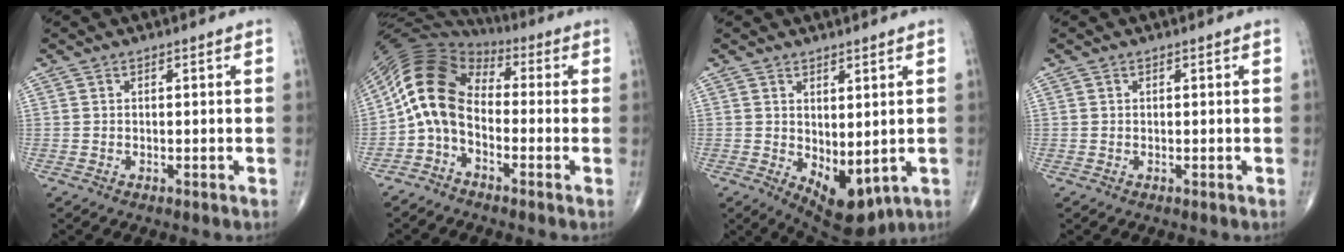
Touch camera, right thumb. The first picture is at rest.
{"total": 10.9, "force": [-1.7, 7.2, 8.0], "torque": [-0.142, 0.049, -0.049]}
{"total": 8.6, "force": [-0.9, 4.6, 7.2], "torque": [-0.084, -0.011, 0.010]}
{"total": 0.0}